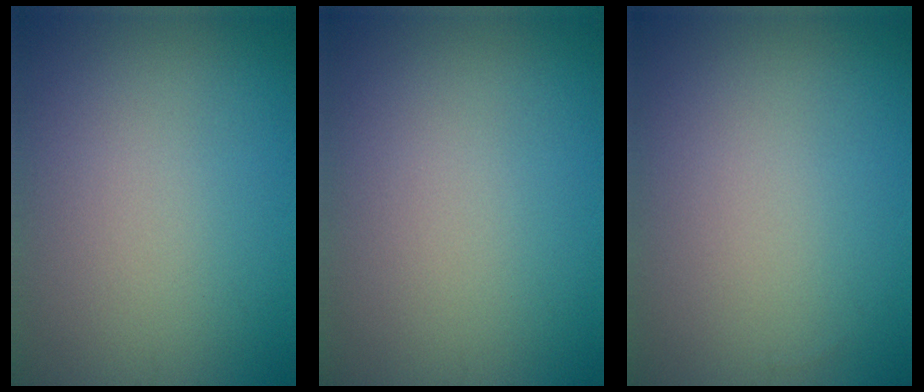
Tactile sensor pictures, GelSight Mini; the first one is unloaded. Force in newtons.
{"total": 0.0}
{"total": 0.0}